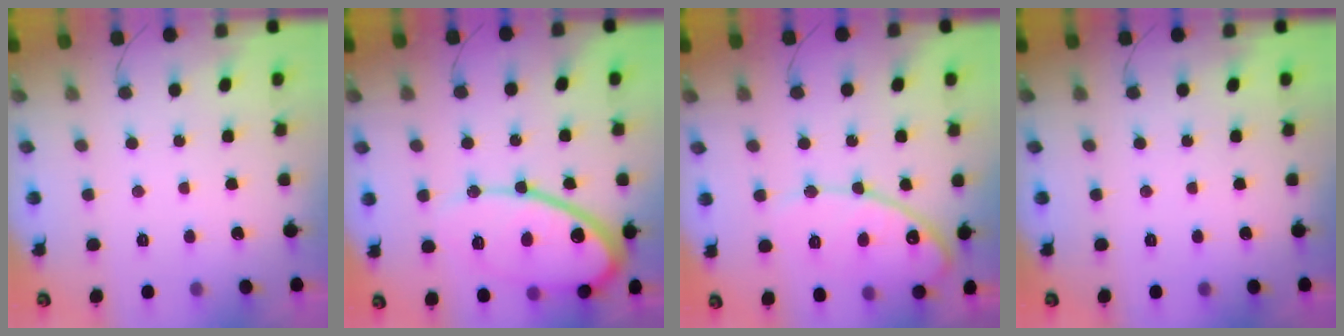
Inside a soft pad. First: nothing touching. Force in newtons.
{"total": 16.3, "press": 16.3, "slide": 1.4}
{"total": 14.5, "press": 14.5, "slide": 0.8}
{"total": 0.0}